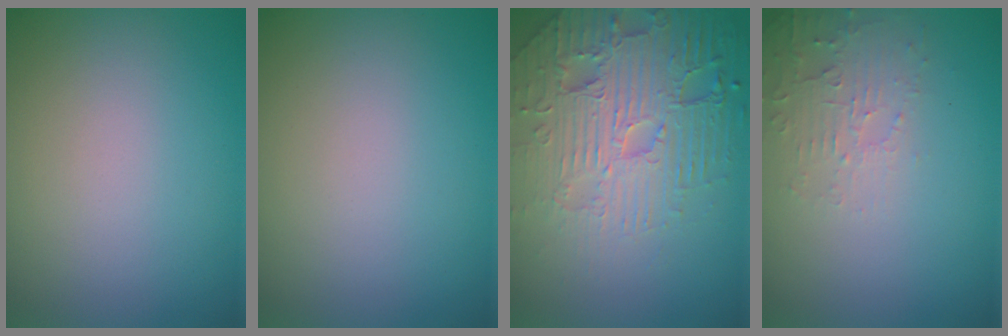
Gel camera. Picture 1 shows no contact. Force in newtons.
{"total": 0.0}
{"total": 7.8, "press": 5.8, "slide": 5.3}
{"total": 2.4, "press": 2.3, "slide": 0.6}